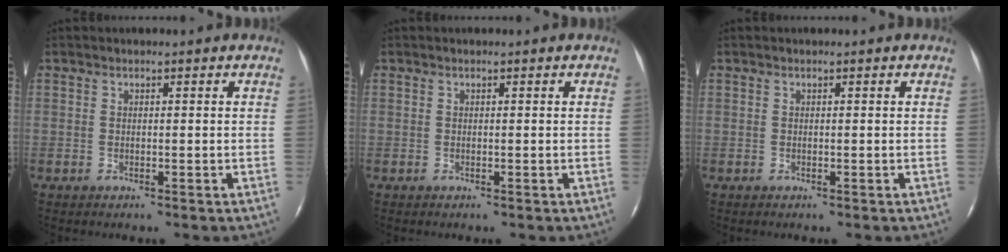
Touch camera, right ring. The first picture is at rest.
{"total": 0.0}
{"total": 0.0}